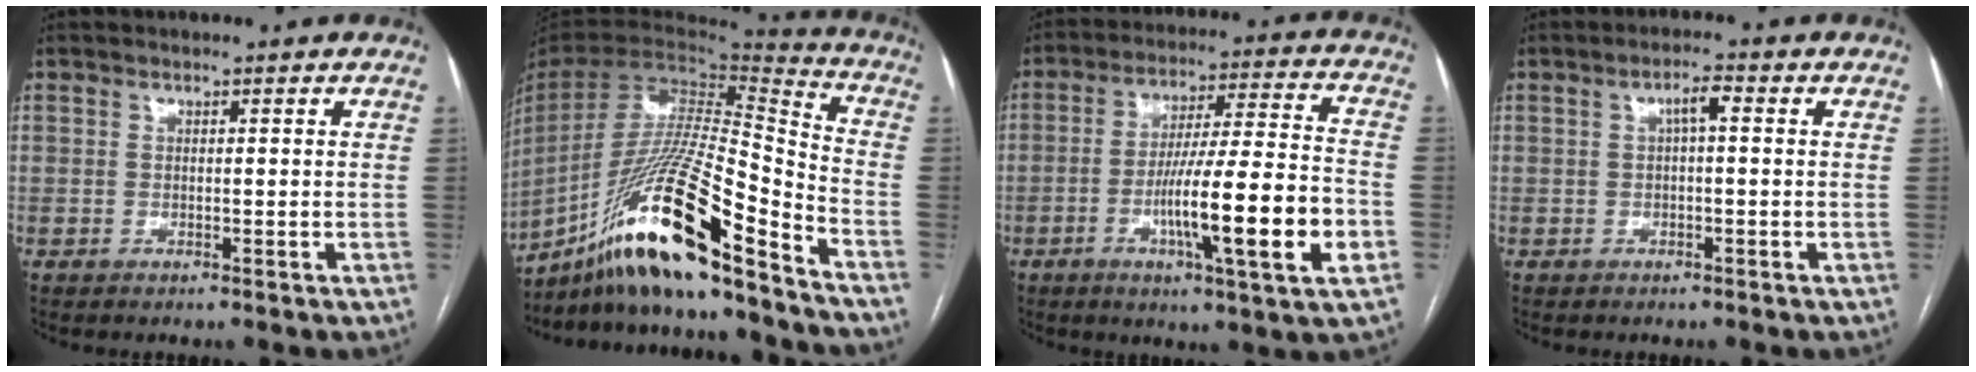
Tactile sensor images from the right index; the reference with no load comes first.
{"total": 23.3, "force": [-16.2, 1.2, 16.8], "torque": [-0.329, -0.024, -0.296]}
{"total": 16.9, "force": [-4.9, 0.4, 16.1], "torque": [-0.264, -0.003, -0.077]}
{"total": 2.5, "force": [0.4, 0.5, 2.4], "torque": [-0.045, 0.008, 0.008]}